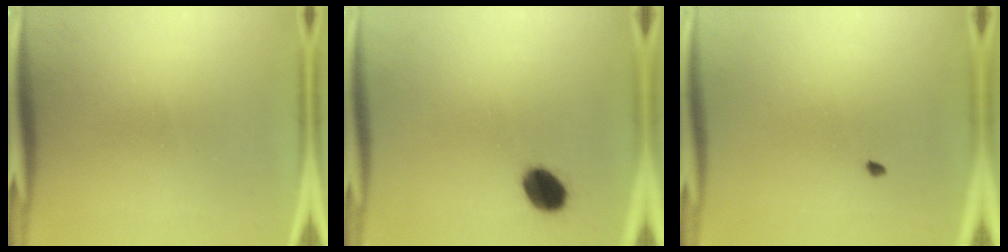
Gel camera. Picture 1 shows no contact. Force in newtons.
{"total": 7.0}
{"total": 0.6}